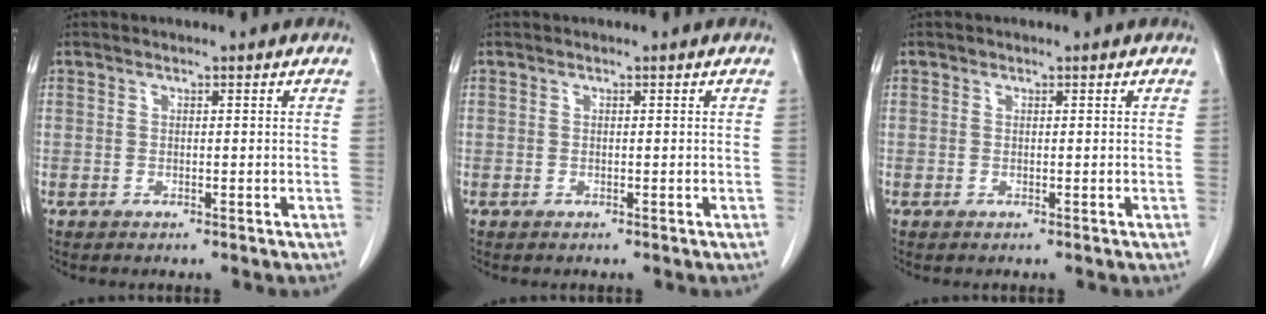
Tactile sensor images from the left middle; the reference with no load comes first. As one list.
[{"total": 0.0}, {"total": 0.0}]